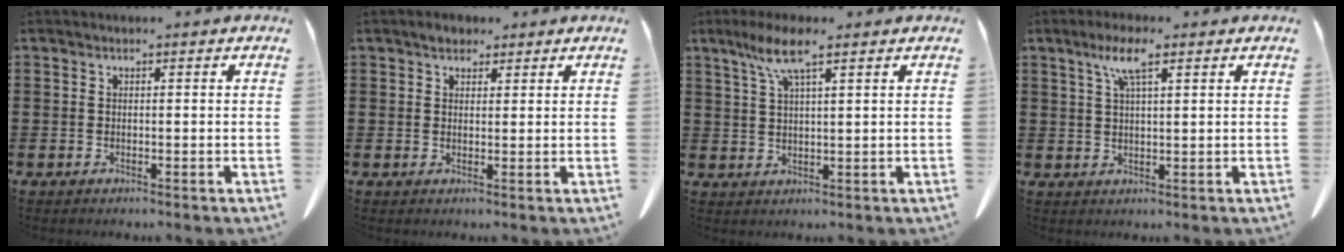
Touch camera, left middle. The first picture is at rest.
{"total": 2.2, "force": [1.8, 1.1, 0.5], "torque": [0.000, 0.001, 0.031]}
{"total": 6.3, "force": [3.8, 0.8, 5.0], "torque": [-0.106, 0.000, 0.066]}
{"total": 5.7, "force": [3.1, 1.3, 4.6], "torque": [-0.099, 0.010, 0.052]}